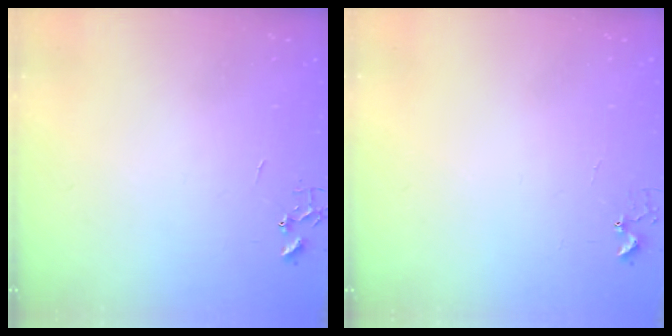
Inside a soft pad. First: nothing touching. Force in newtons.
{"total": 3.8, "press": 3.8, "slide": 0.3}